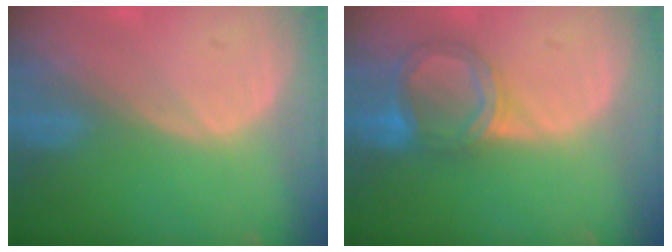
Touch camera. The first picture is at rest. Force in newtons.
{"total": 6.3, "press": 5.8, "slide": 2.4}